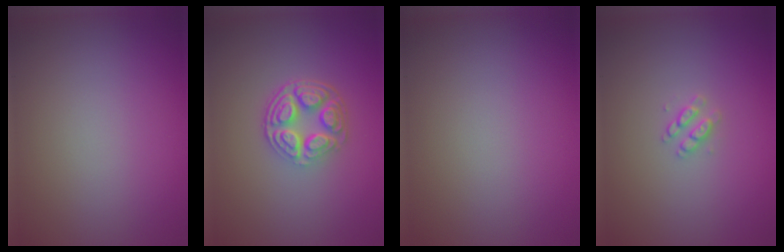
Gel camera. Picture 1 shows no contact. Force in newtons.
{"total": 4.8, "press": 3.4, "slide": 3.4}
{"total": 0.0}
{"total": 1.4, "press": 1.3, "slide": 0.3}